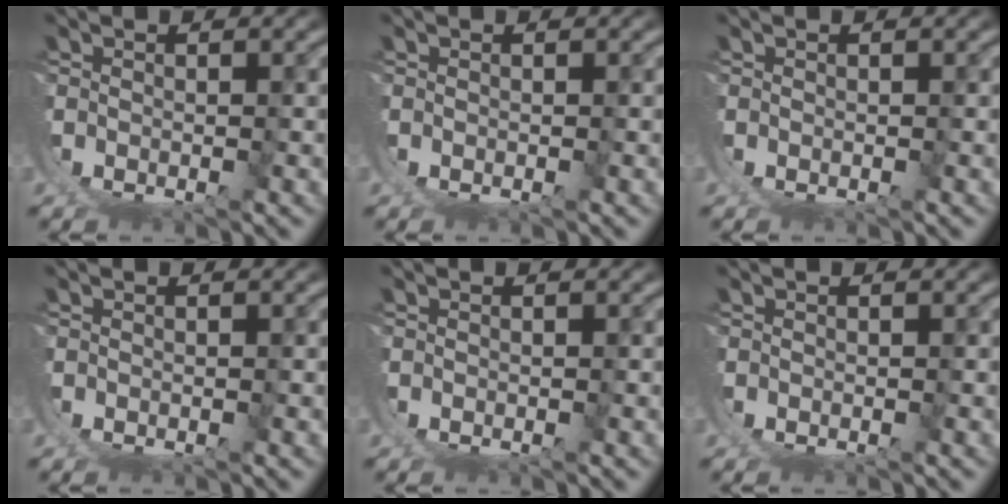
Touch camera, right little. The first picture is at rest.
{"total": 0.0}
{"total": 0.0}
{"total": 0.0}
{"total": 0.0}
{"total": 0.0}